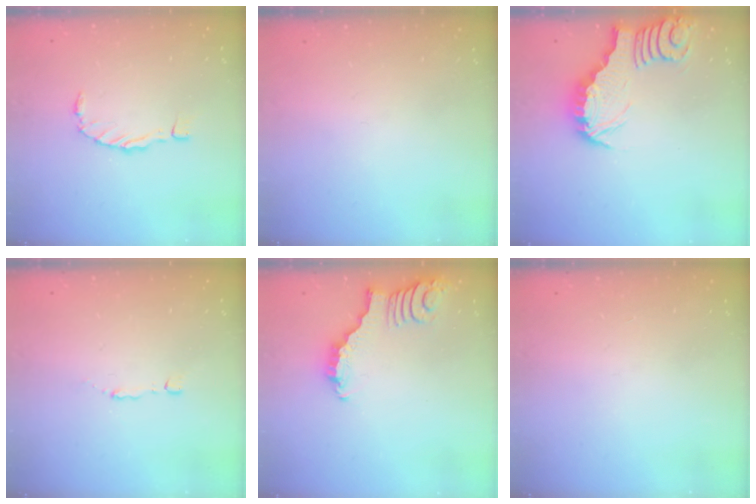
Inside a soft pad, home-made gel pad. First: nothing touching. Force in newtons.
{"total": 0.0}
{"total": 2.9, "press": 2.9, "slide": 0.3}
{"total": 1.1, "press": 1.1, "slide": 0.1}
{"total": 2.9, "press": 2.9, "slide": 0.4}
{"total": 1.4, "press": 1.4, "slide": 0.1}